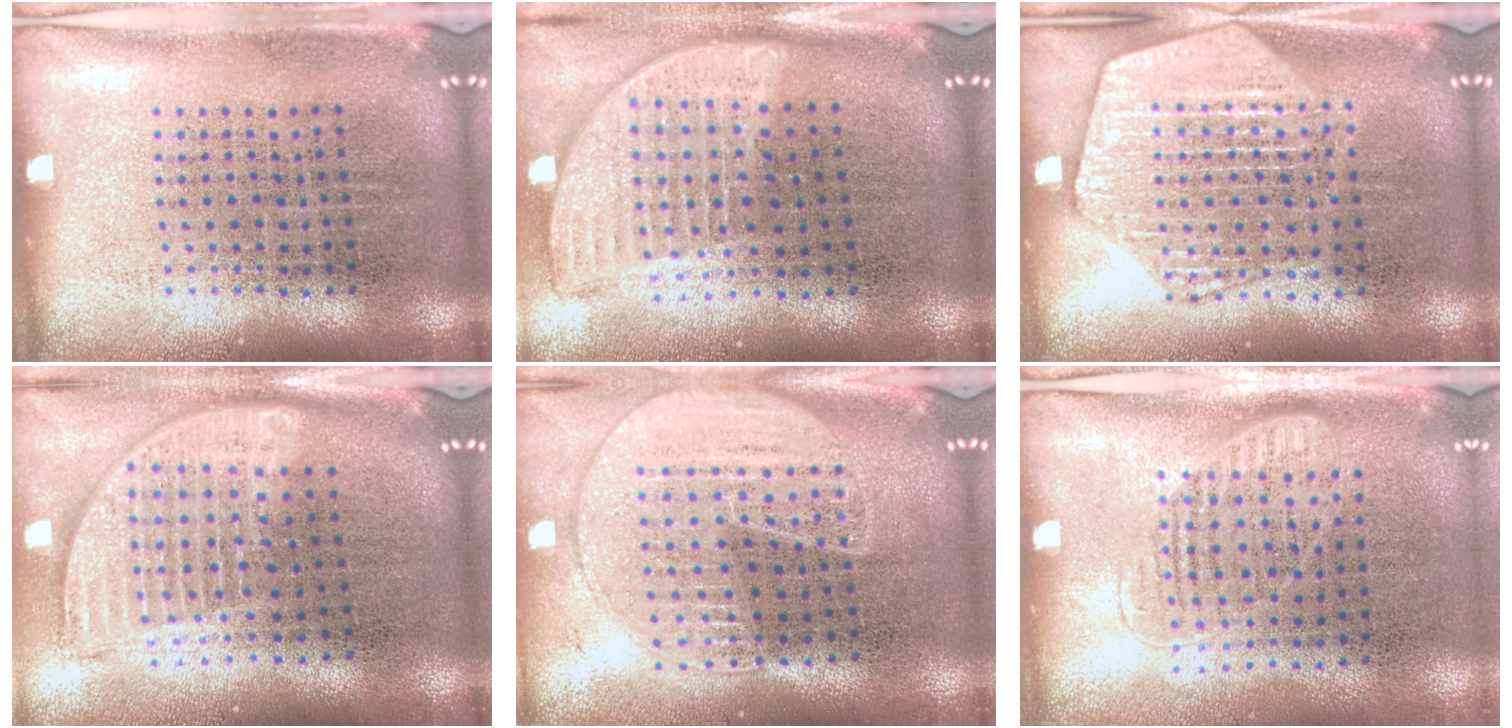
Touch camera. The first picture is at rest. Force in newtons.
{"total": 1.9, "press": 1.5, "slide": 1.1}
{"total": 2.2, "press": 2.2, "slide": 0.3}
{"total": 1.8, "press": 1.5, "slide": 1.0}
{"total": 1.8, "press": 1.7, "slide": 0.6}
{"total": 1.2, "press": 1.0, "slide": 0.7}